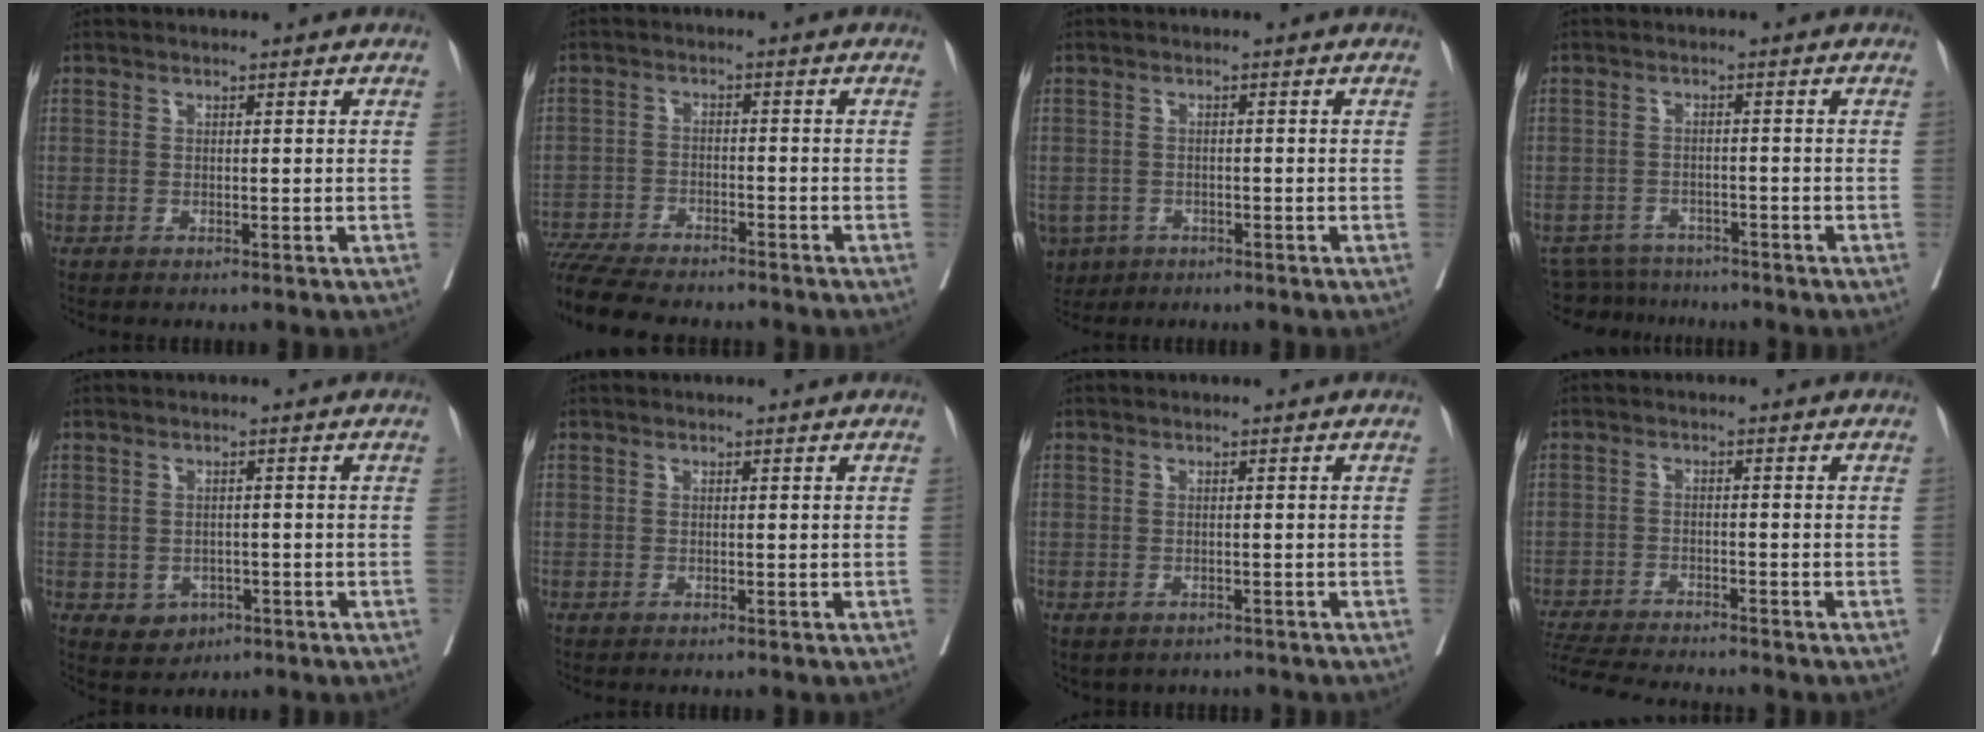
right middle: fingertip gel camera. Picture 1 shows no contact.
{"total": 14.0, "force": [-12.4, 2.6, 6.0], "torque": [-0.121, -0.015, -0.192]}
{"total": 6.2, "force": [-3.3, 4.9, 1.9], "torque": [-0.049, 0.000, -0.048]}
{"total": 6.2, "force": [-6.0, 1.4, -0.4], "torque": [0.010, 0.003, -0.091]}
{"total": 4.2, "force": [-1.6, 3.5, 1.6], "torque": [-0.022, 0.001, -0.014]}
{"total": 0.0}
{"total": 3.8, "force": [-2.9, 1.9, 1.5], "torque": [-0.023, 0.005, -0.029]}
{"total": 11.0, "force": [-10.2, 0.4, 4.0], "torque": [-0.063, -0.012, -0.162]}